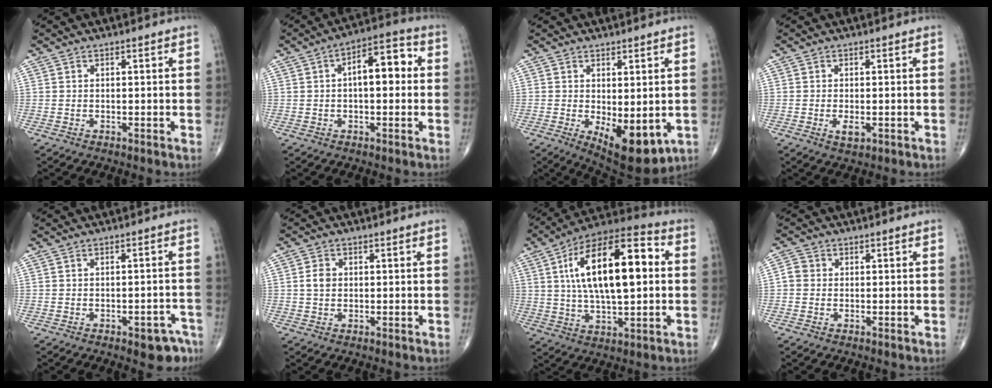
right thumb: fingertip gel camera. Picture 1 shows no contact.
{"total": 9.6, "force": [1.2, 4.5, 8.4], "torque": [-0.109, 0.030, 0.008]}
{"total": 10.6, "force": [-2.3, 4.6, 9.2], "torque": [-0.115, -0.020, -0.015]}
{"total": 2.3, "force": [-0.6, 1.1, 1.9], "torque": [-0.034, -0.003, -0.009]}
{"total": 5.3, "force": [-3.4, 2.4, 3.3], "torque": [-0.018, 0.024, -0.037]}
{"total": 2.8, "force": [0.2, 2.1, 1.8], "torque": [-0.029, 0.004, 0.002]}
{"total": 21.7, "force": [3.5, 9.2, 19.4], "torque": [-0.319, 0.024, 0.050]}
{"total": 2.4, "force": [-0.1, 2.1, 1.0], "torque": [-0.009, 0.005, -0.009]}